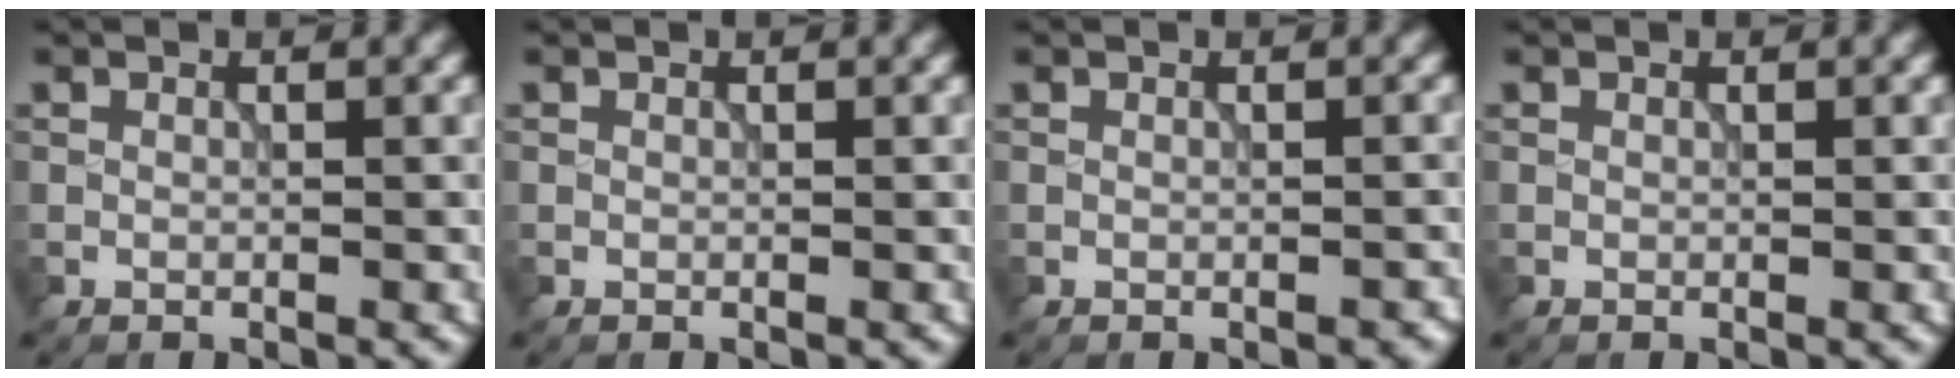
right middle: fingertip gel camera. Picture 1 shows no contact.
{"total": 0.0}
{"total": 0.7, "force": [-0.5, 0.3, 0.4], "torque": [-0.008, 0.001, -0.006]}
{"total": 0.0}